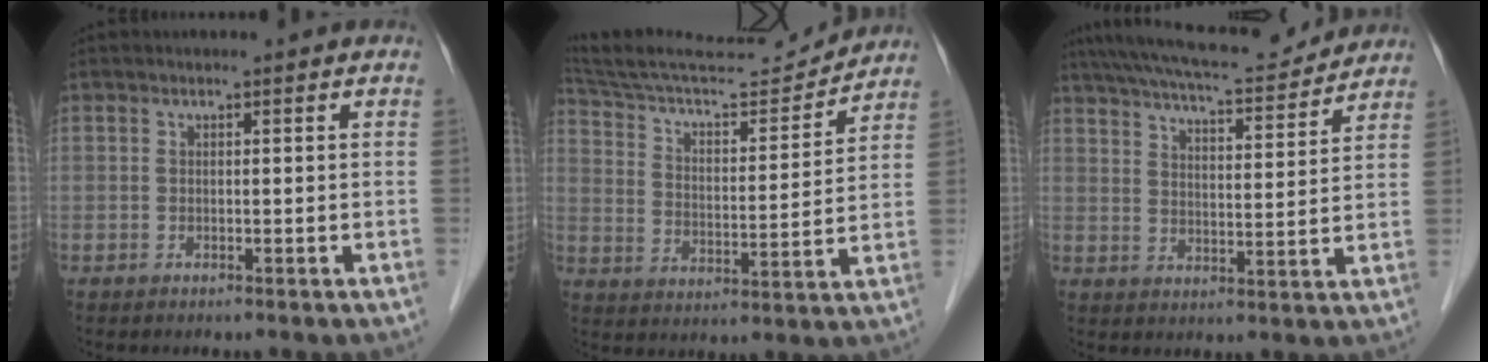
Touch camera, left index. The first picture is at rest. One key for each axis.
{"total": 18.9, "fx": 18.0, "fy": 1.8, "fz": 5.5, "tx": -0.100, "ty": -0.005, "tz": 0.279}
{"total": 16.1, "fx": 14.6, "fy": 2.4, "fz": 6.5, "tx": -0.113, "ty": 0.023, "tz": 0.214}